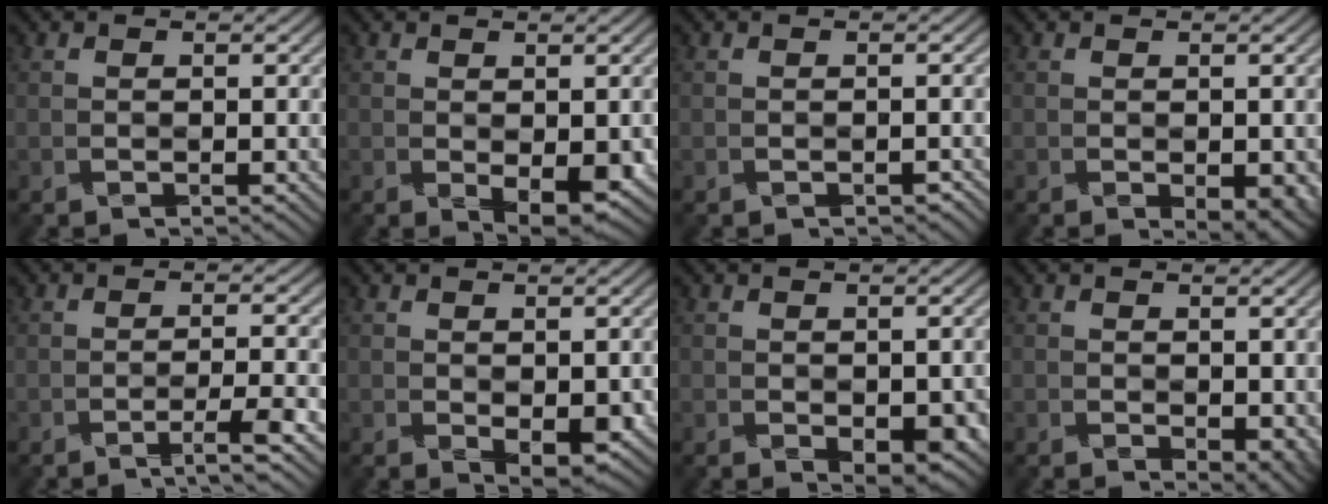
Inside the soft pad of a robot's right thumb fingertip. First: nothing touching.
{"total": 3.3, "force": [-0.6, 1.5, 2.9], "torque": [-0.047, -0.010, -0.005]}
{"total": 1.0, "force": [-0.7, 0.4, 0.6], "torque": [-0.008, -0.004, -0.008]}
{"total": 3.2, "force": [-1.1, 1.6, 2.5], "torque": [-0.035, -0.013, -0.007]}
{"total": 3.1, "force": [-2.0, -0.3, 2.4], "torque": [-0.032, 0.012, -0.052]}
{"total": 3.0, "force": [-0.6, 1.4, 2.5], "torque": [-0.042, -0.009, -0.005]}
{"total": 3.4, "force": [-1.3, 1.7, 2.7], "torque": [-0.043, -0.013, -0.015]}
{"total": 3.0, "force": [0.0, 1.9, 2.3], "torque": [-0.034, -0.012, 0.009]}